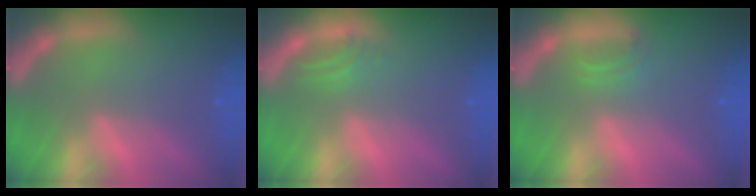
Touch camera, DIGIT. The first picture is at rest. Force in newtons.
{"total": 1.5}
{"total": 1.4}